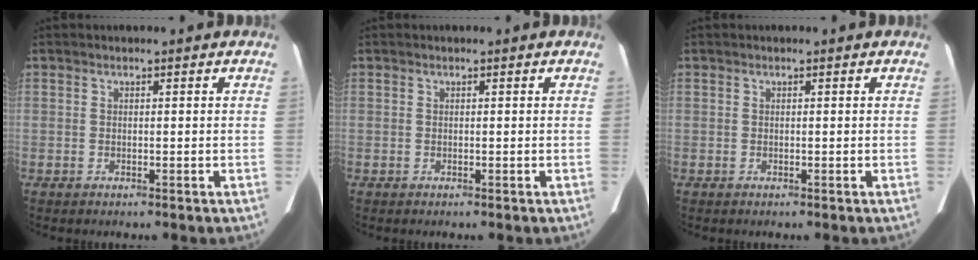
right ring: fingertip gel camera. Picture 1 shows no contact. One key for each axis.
{"total": 0.0}
{"total": 0.0}